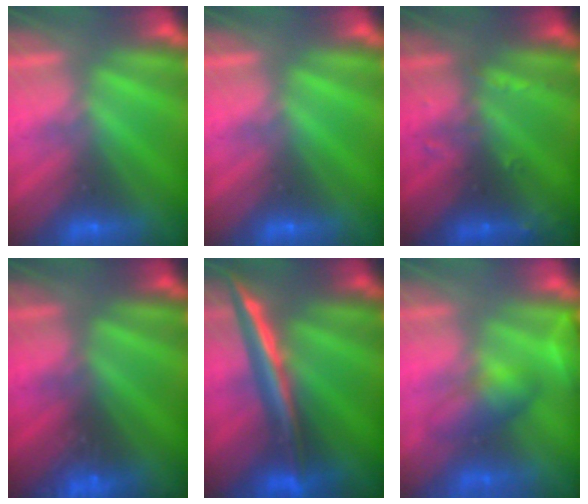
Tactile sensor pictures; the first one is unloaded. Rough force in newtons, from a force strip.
{"total": 0.0}
{"total": 2.8}
{"total": 2.9}
{"total": 2.8}
{"total": 4.5}